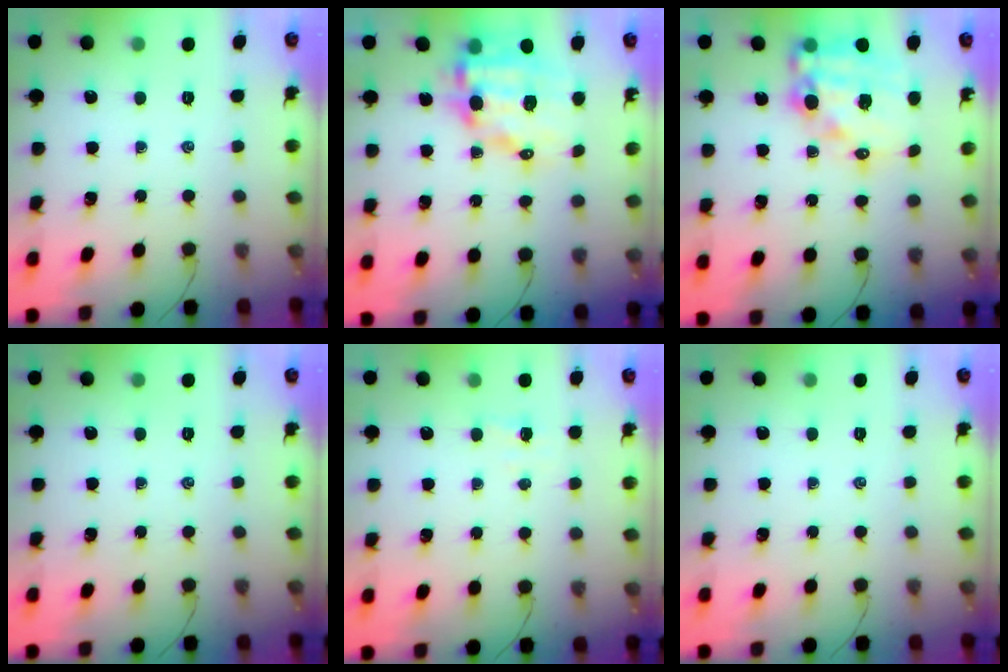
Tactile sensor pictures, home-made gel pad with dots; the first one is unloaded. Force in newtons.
{"total": 12.1, "press": 11.7, "slide": 2.9}
{"total": 17.1, "press": 16.6, "slide": 4.1}
{"total": 0.0}
{"total": 1.8, "press": 1.7, "slide": 0.6}
{"total": 0.0}